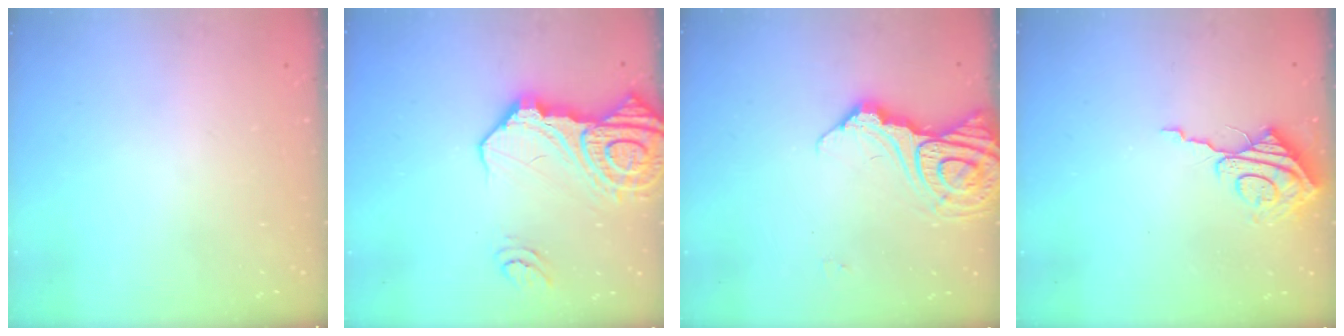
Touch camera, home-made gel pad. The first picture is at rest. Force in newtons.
{"total": 22.2, "press": 22.0, "slide": 2.6}
{"total": 13.8, "press": 13.7, "slide": 1.6}
{"total": 9.4, "press": 9.4, "slide": 1.0}